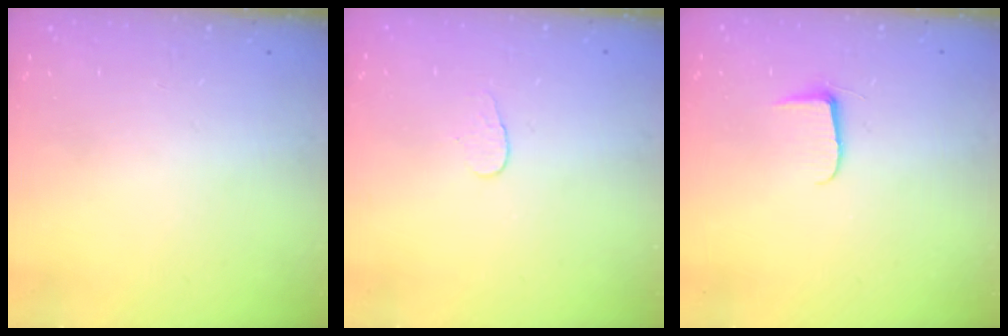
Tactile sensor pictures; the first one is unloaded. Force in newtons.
{"total": 3.9, "press": 3.9, "slide": 0.4}
{"total": 5.1, "press": 5.1, "slide": 0.5}